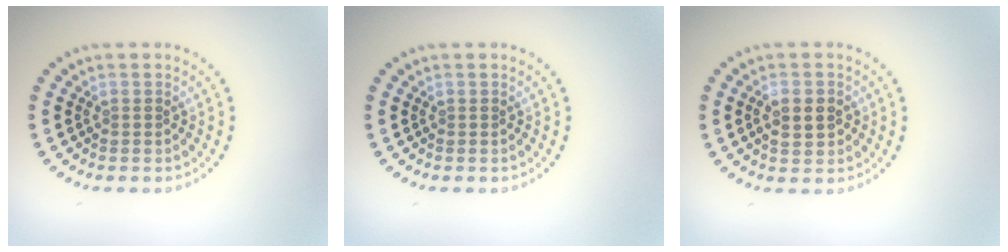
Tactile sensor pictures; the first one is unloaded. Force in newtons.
{"total": 0.0}
{"total": 2.8, "press": 2.8, "slide": 0.1}